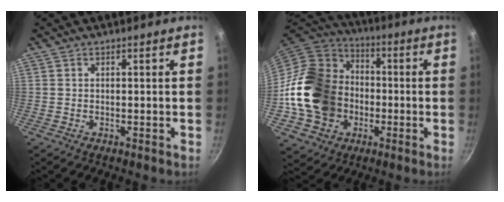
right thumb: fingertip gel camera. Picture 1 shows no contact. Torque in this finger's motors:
{"motor_torque": [2.08, 1.65, 1.06, -1.58, 0.13]}